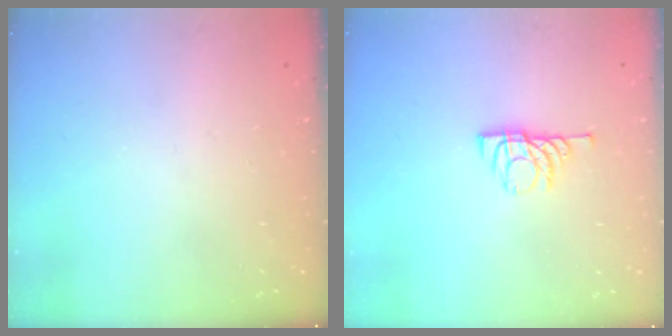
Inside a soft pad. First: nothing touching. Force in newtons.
{"total": 6.1, "press": 6.1, "slide": 0.8}